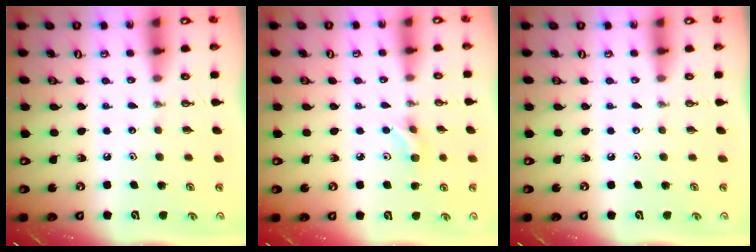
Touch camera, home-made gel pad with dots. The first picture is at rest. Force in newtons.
{"total": 4.6, "press": 4.5, "slide": 0.8}
{"total": 1.0, "press": 0.0, "slide": 1.0}